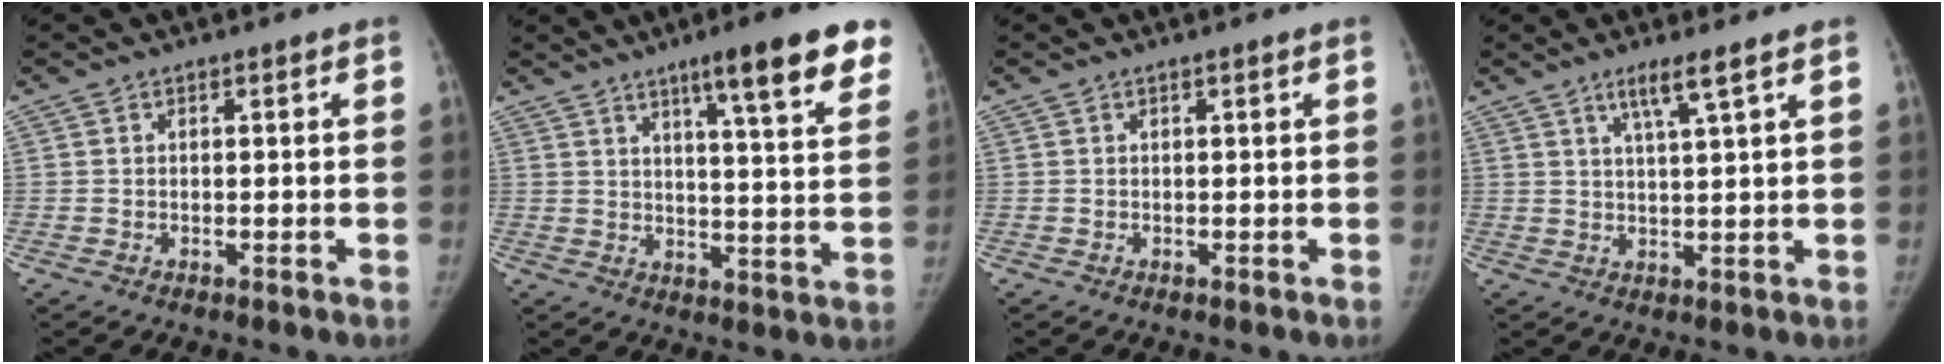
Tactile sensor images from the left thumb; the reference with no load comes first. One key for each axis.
{"total": 15.3, "fx": 9.7, "fy": 2.2, "fz": 11.5, "tx": -0.130, "ty": -0.045, "tz": 0.127}
{"total": 0.0}
{"total": 4.6, "fx": 2.8, "fy": -0.2, "fz": 3.6, "tx": -0.072, "ty": -0.018, "tz": 0.056}